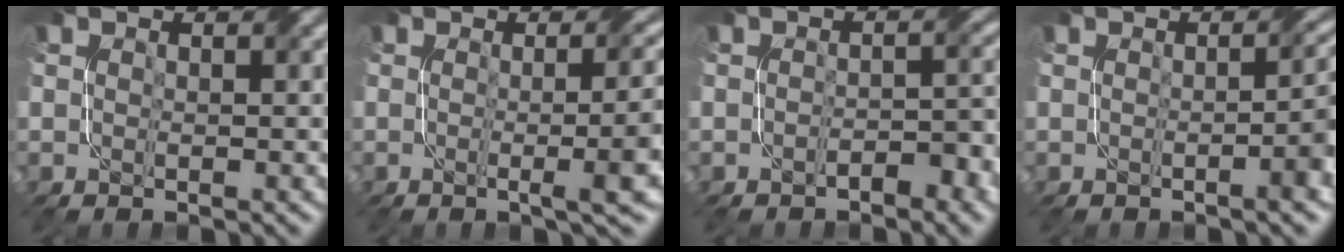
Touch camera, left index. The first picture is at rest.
{"total": 7.1, "force": [-0.4, 2.1, 6.8], "torque": [-0.063, 0.003, -0.004]}
{"total": 2.5, "force": [-1.5, 0.9, 1.9], "torque": [-0.031, 0.005, -0.021]}
{"total": 4.2, "force": [-0.7, 1.1, 4.0], "torque": [-0.035, 0.008, -0.012]}